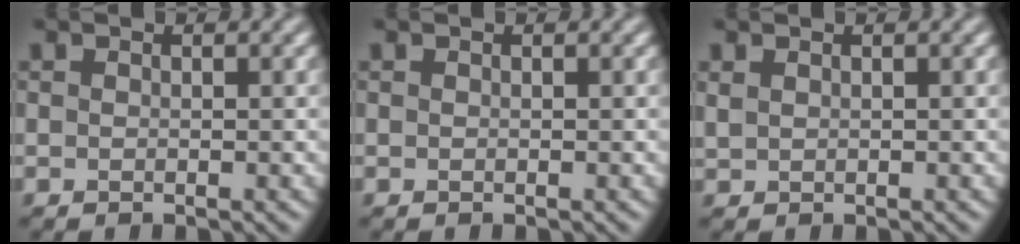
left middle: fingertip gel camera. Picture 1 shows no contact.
{"total": 0.0}
{"total": 0.6, "force": [0.5, 0.3, 0.3], "torque": [-0.012, 0.002, 0.015]}